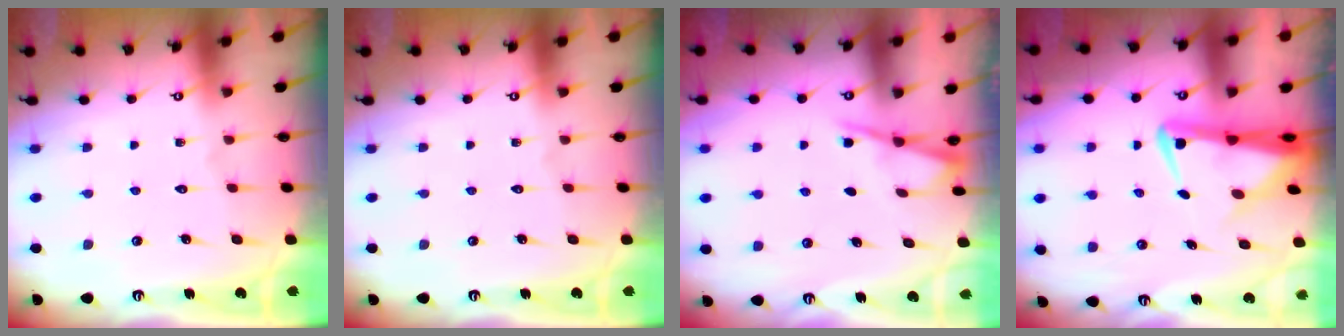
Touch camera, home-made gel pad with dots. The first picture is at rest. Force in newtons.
{"total": 0.0}
{"total": 2.3, "press": 2.2, "slide": 0.4}
{"total": 4.9, "press": 4.7, "slide": 1.5}